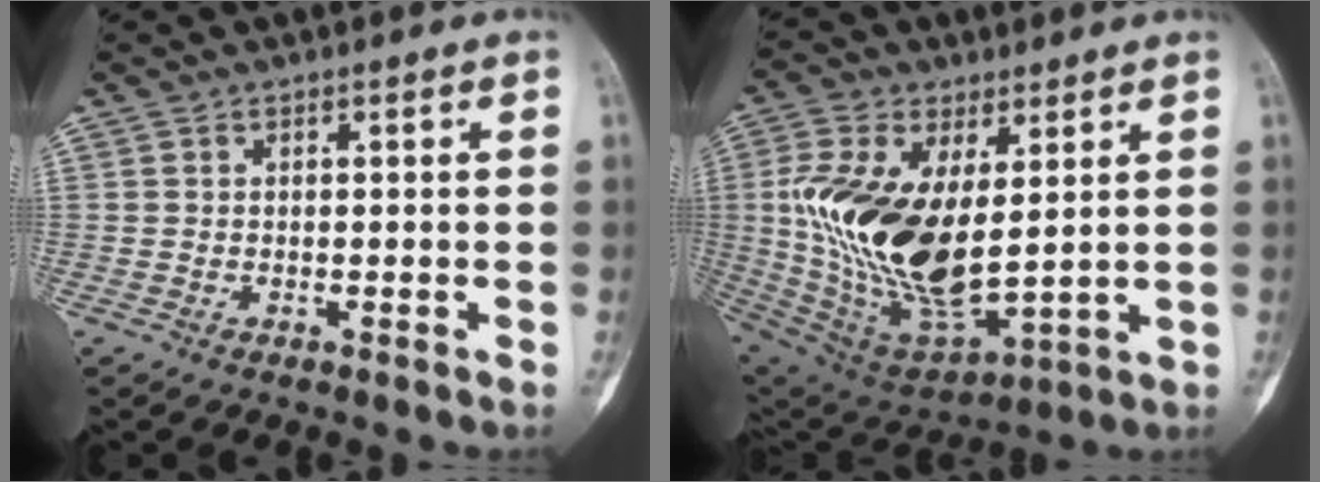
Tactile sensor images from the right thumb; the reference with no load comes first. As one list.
[{"total": 21.9, "force": [2.9, 11.1, 18.7], "torque": [-0.361, -0.024, 0.071]}]